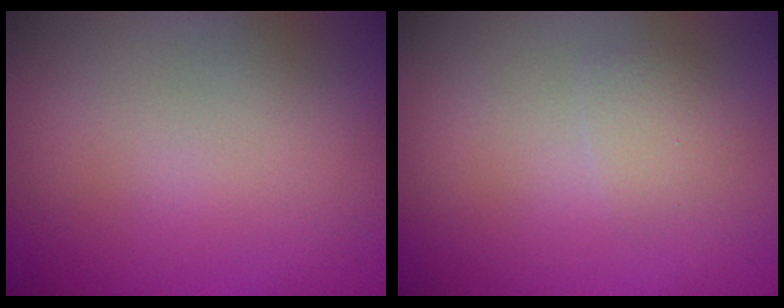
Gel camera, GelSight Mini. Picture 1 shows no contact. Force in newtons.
{"total": 1.1, "press": 1.1, "slide": 0.1}